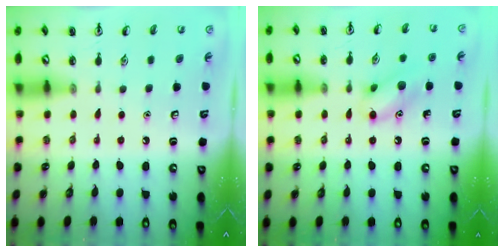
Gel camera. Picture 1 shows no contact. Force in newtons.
{"total": 10.1, "press": 10.1, "slide": 1.0}